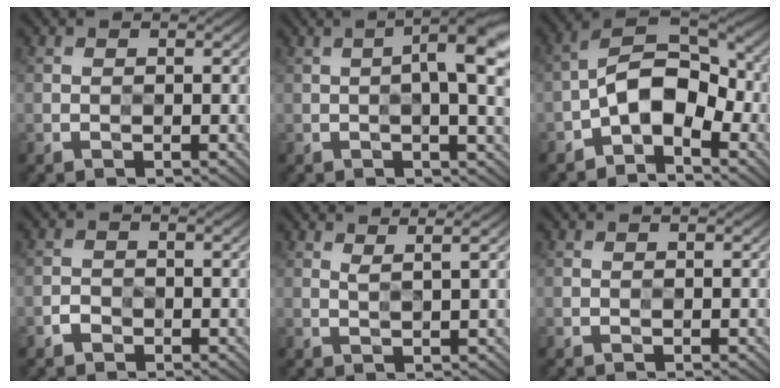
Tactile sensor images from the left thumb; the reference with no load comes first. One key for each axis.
{"total": 6.9, "fx": 1.1, "fy": 1.3, "fz": 6.7, "tx": -0.093, "ty": 0.011, "tz": 0.012}
{"total": 8.3, "fx": -3.4, "fy": 4.6, "fz": 6.1, "tx": -0.099, "ty": 0.011, "tz": -0.083}
{"total": 1.2, "fx": -0.9, "fy": 0.7, "fz": 0.2, "tx": -0.002, "ty": -0.001, "tz": -0.023}
{"total": 2.7, "fx": 1.8, "fy": 0.3, "fz": 2.0, "tx": -0.027, "ty": 0.007, "tz": 0.019}
{"total": 0.0}